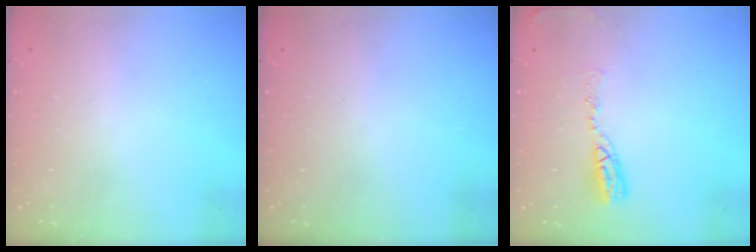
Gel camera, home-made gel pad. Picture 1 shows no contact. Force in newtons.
{"total": 0.0}
{"total": 8.9, "press": 8.9, "slide": 0.8}